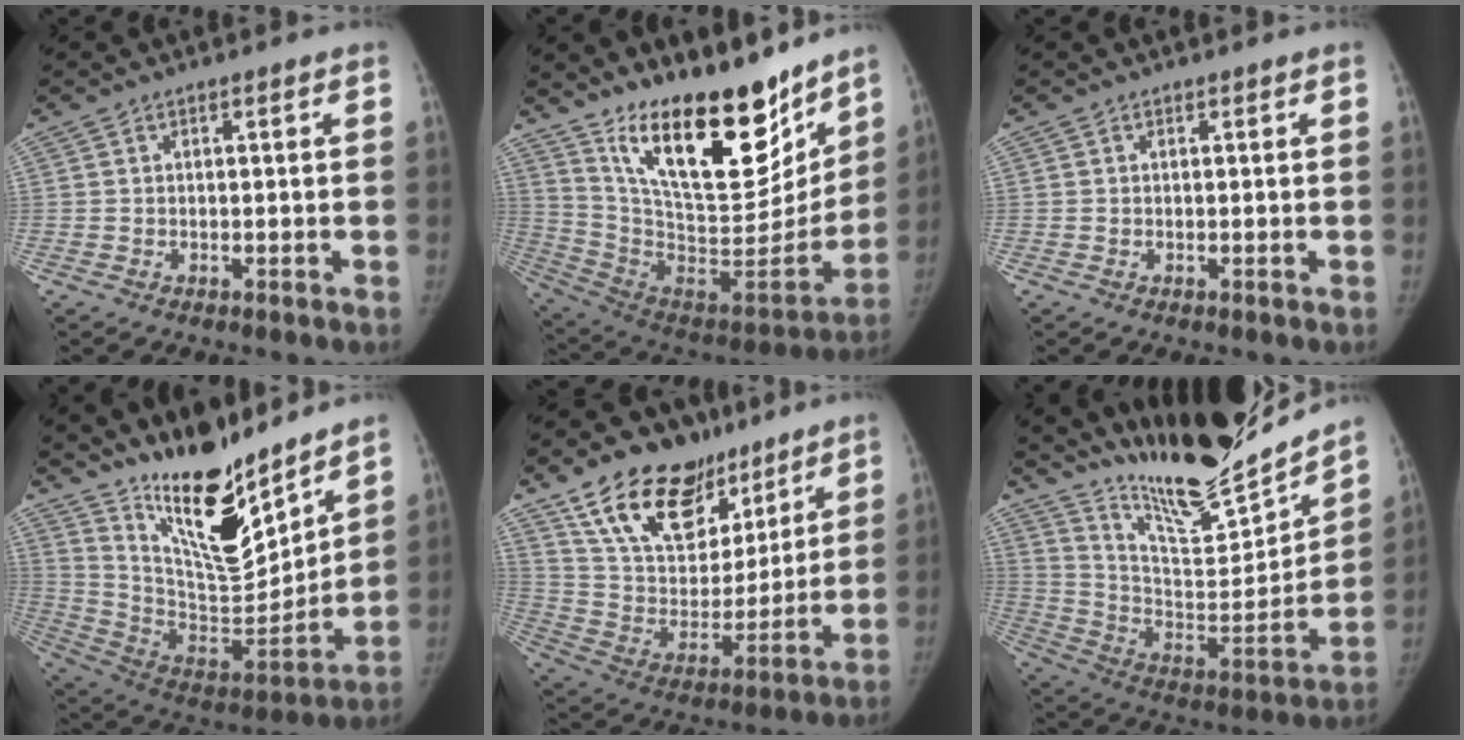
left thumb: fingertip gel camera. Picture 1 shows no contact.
{"total": 26.5, "force": [18.4, 9.6, 16.5], "torque": [-0.212, -0.109, 0.311]}
{"total": 0.0}
{"total": 20.9, "force": [16.4, 6.2, 11.4], "torque": [-0.142, -0.119, 0.288]}
{"total": 23.2, "force": [15.0, 13.4, 11.5], "torque": [-0.152, -0.051, 0.262]}
{"total": 24.9, "force": [21.9, 3.8, 11.3], "torque": [-0.148, -0.135, 0.351]}